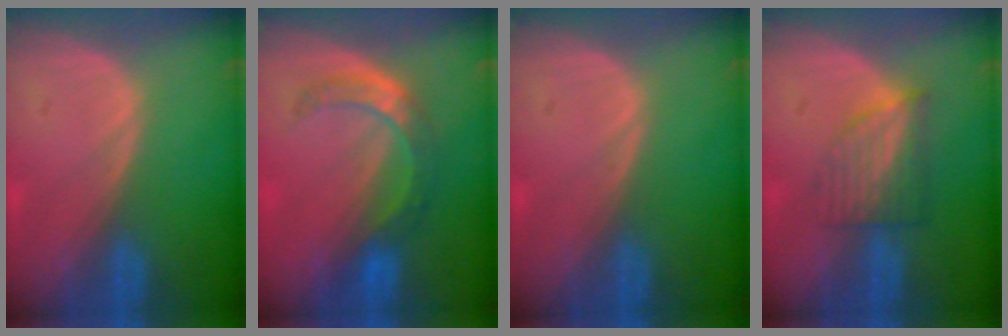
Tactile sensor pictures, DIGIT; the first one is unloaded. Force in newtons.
{"total": 5.6, "press": 5.5, "slide": 0.7}
{"total": 0.0}
{"total": 6.2, "press": 5.5, "slide": 2.9}